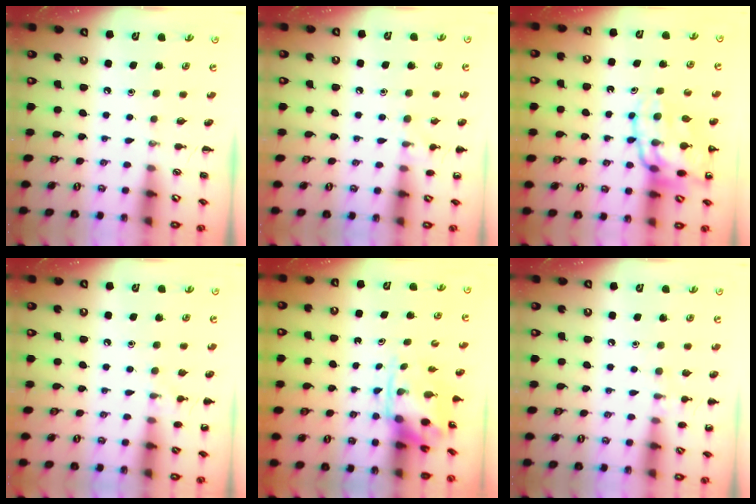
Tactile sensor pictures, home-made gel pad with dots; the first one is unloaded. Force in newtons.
{"total": 7.7, "press": 7.3, "slide": 2.2}
{"total": 17.5, "press": 17.3, "slide": 2.9}
{"total": 5.2, "press": 4.9, "slide": 1.6}
{"total": 4.0, "press": 3.8, "slide": 1.0}
{"total": 6.1, "press": 5.8, "slide": 1.9}